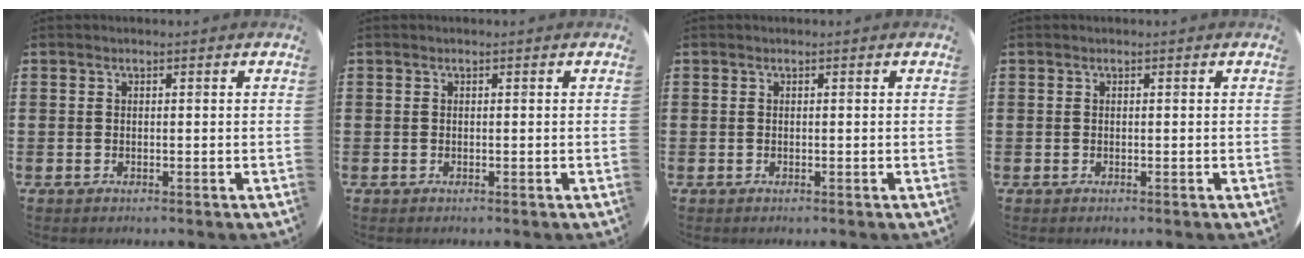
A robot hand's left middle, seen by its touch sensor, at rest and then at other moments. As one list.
[{"total": 0.0}, {"total": 0.0}, {"total": 0.0}]